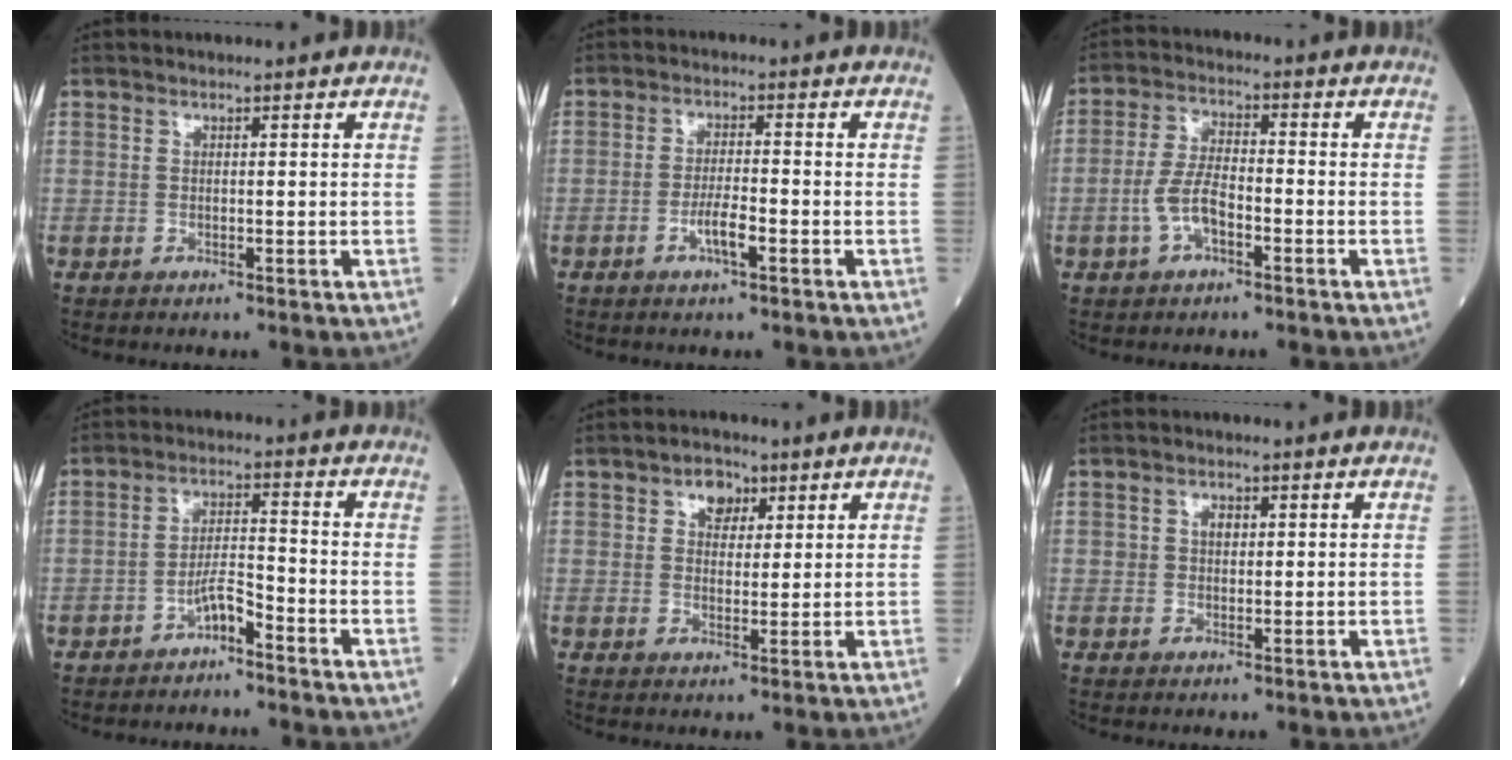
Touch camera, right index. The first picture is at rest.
{"total": 3.6, "force": [-1.6, 0.5, 3.2], "torque": [-0.059, 0.001, -0.031]}
{"total": 5.9, "force": [-2.3, 2.3, 4.9], "torque": [-0.109, 0.009, -0.045]}
{"total": 3.7, "force": [-2.7, 0.6, 2.4], "torque": [-0.043, 0.007, -0.051]}
{"total": 3.8, "force": [1.9, 2.6, 2.0], "torque": [-0.029, 0.010, 0.031]}
{"total": 1.7, "force": [0.4, 1.2, 1.2], "torque": [-0.023, 0.005, 0.007]}